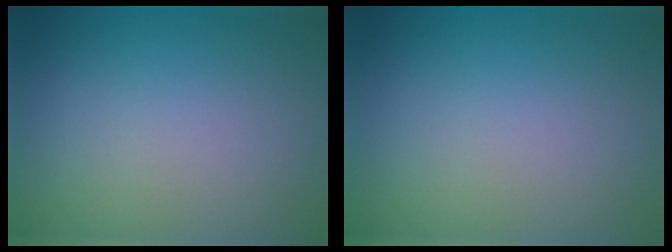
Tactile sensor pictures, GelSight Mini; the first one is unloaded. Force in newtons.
{"total": 0.0}